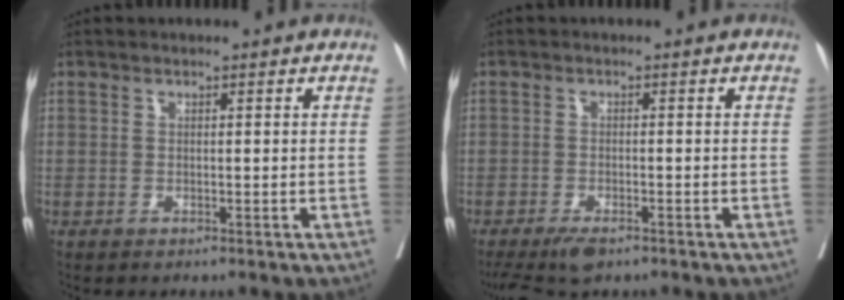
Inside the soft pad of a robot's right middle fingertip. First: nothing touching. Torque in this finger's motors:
{"motor_torque": [0.79, -0.63, 0.06, 0.04]}